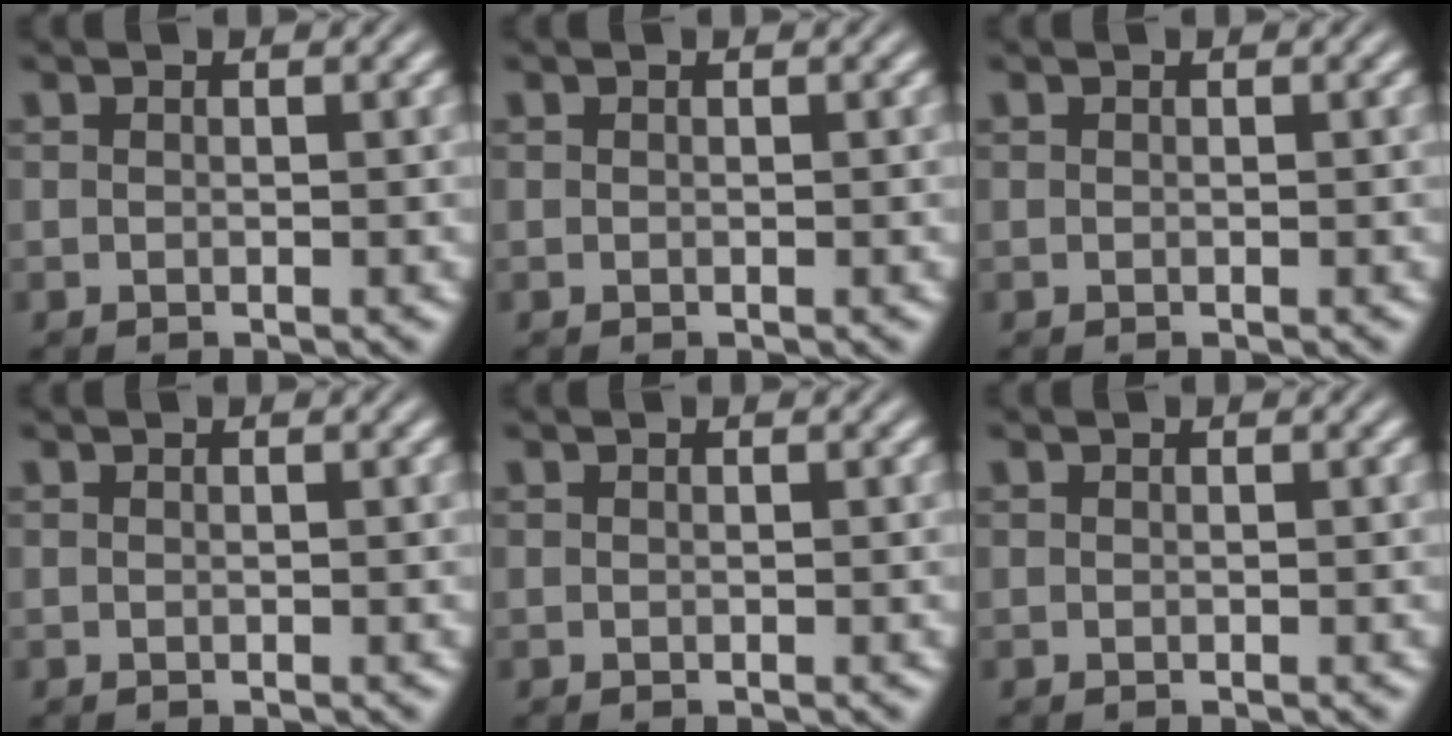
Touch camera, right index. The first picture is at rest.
{"total": 0.0}
{"total": 0.0}
{"total": 0.0}
{"total": 0.0}
{"total": 0.0}